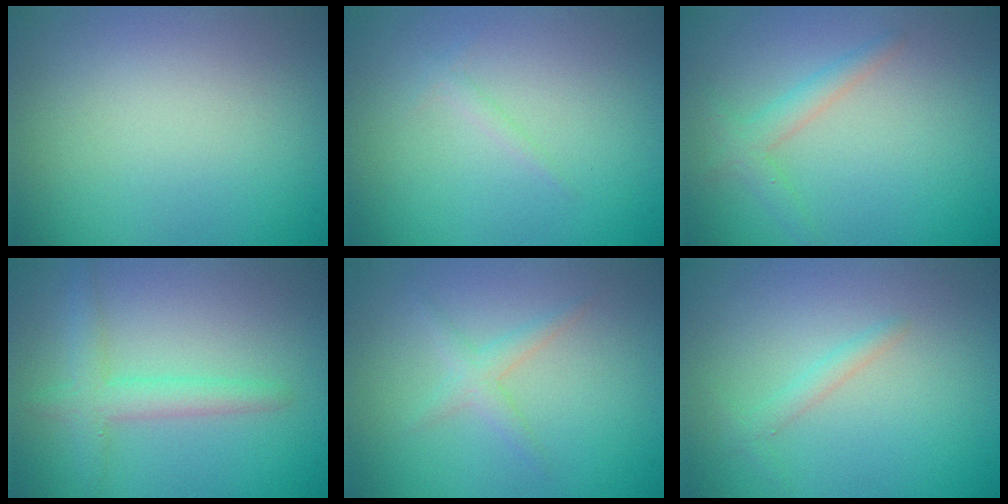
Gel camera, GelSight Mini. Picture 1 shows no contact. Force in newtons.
{"total": 0.6, "press": 0.6, "slide": 0.1}
{"total": 2.0, "press": 2.0, "slide": 0.1}
{"total": 2.8, "press": 2.8, "slide": 0.2}
{"total": 1.6, "press": 1.6, "slide": 0.1}
{"total": 1.2, "press": 1.2, "slide": 0.1}